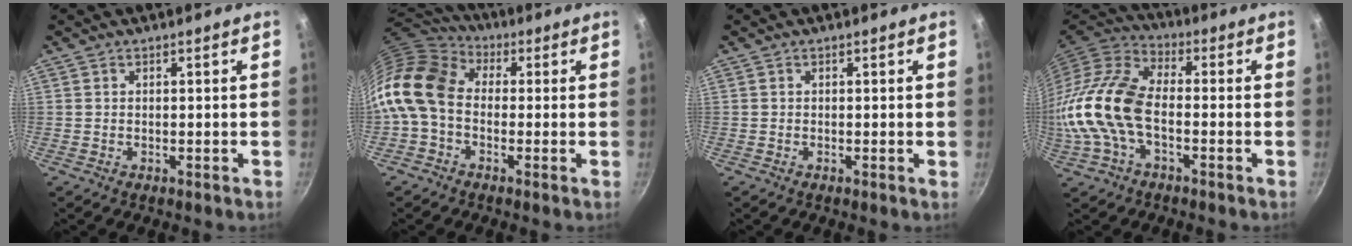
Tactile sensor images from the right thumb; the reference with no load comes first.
{"total": 15.3, "force": [0.0, 11.3, 10.3], "torque": [-0.202, 0.031, -0.021]}
{"total": 0.0}
{"total": 15.7, "force": [-2.6, 8.8, 12.7], "torque": [-0.248, 0.031, -0.063]}